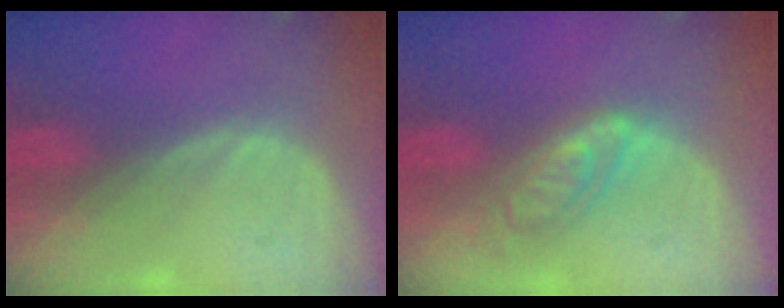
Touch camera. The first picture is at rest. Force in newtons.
{"total": 6.3, "press": 5.6, "slide": 3.0}